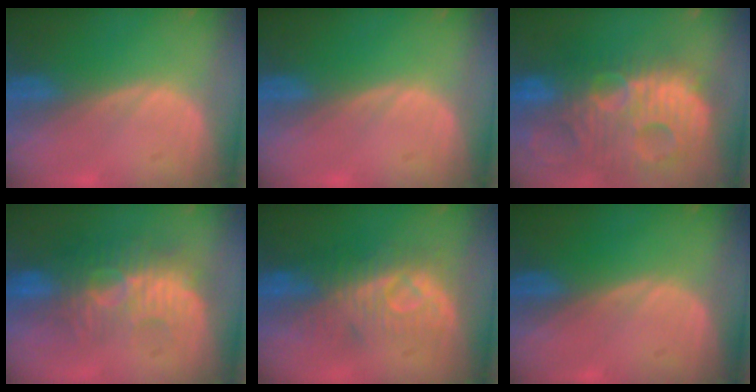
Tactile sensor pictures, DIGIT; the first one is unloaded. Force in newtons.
{"total": 0.0}
{"total": 14.3, "press": 12.3, "slide": 7.2}
{"total": 9.4, "press": 8.9, "slide": 2.9}
{"total": 8.0, "press": 8.0, "slide": 0.6}
{"total": 0.0}